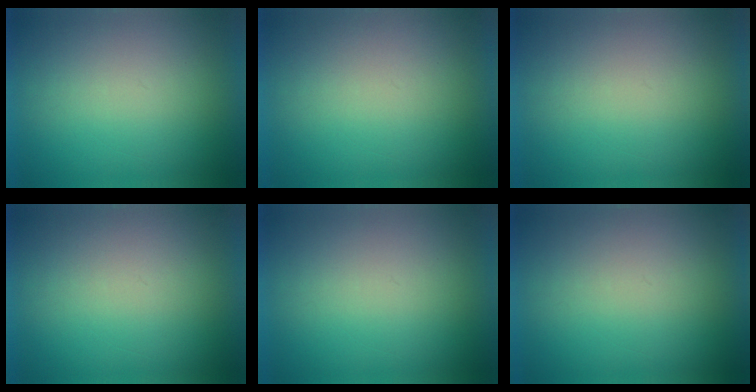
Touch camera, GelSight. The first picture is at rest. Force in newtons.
{"total": 1.2}
{"total": 0.0}
{"total": 1.3}
{"total": 0.0}
{"total": 1.4}